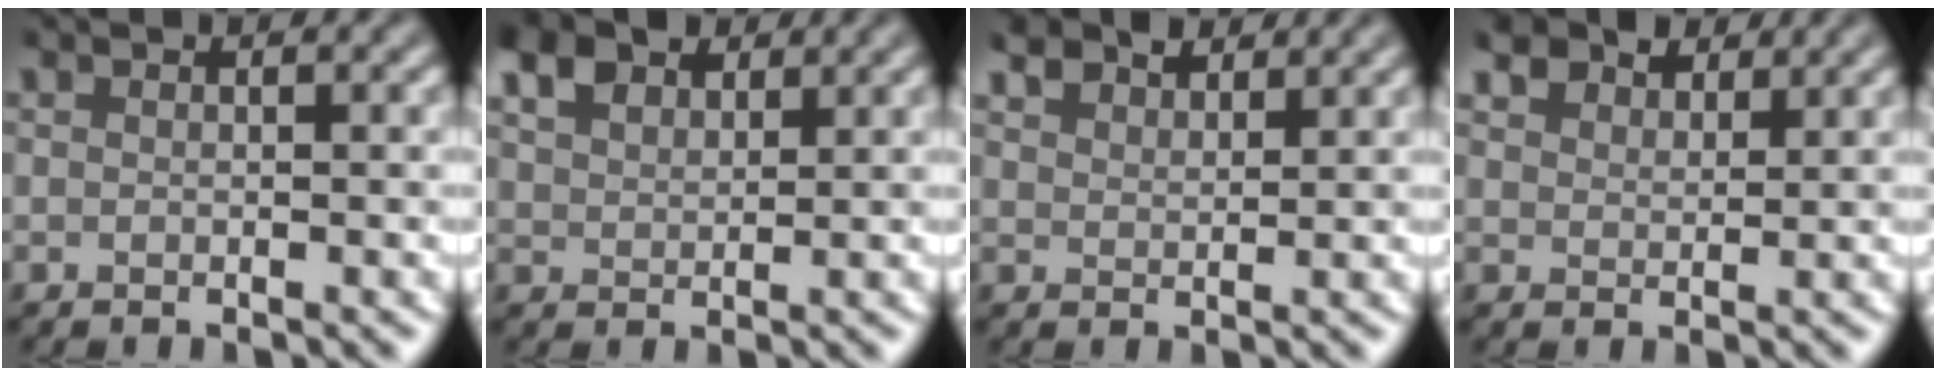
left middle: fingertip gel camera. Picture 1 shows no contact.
{"total": 4.0, "force": [2.6, 2.3, 1.9], "torque": [-0.047, 0.011, 0.051]}
{"total": 3.4, "force": [2.9, 1.4, 1.2], "torque": [-0.030, 0.010, 0.051]}
{"total": 4.7, "force": [3.9, 2.1, 1.6], "torque": [-0.039, 0.003, 0.069]}